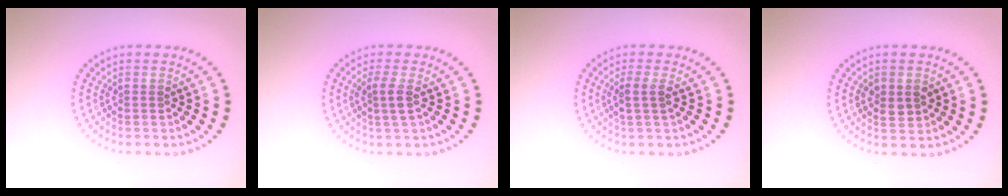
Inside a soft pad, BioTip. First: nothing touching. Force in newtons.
{"total": 1.6, "press": 1.4, "slide": 0.8}
{"total": 1.7, "press": 1.4, "slide": 1.0}
{"total": 1.7, "press": 1.7, "slide": 0.2}